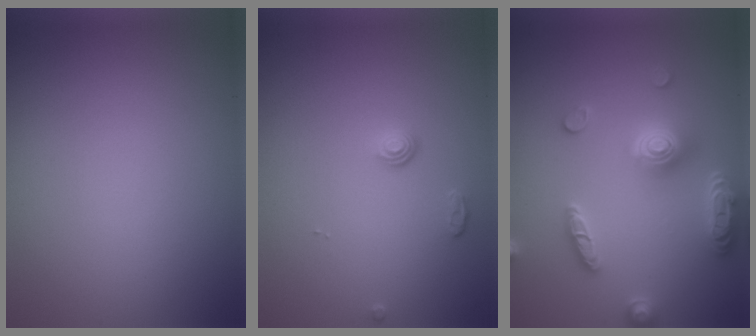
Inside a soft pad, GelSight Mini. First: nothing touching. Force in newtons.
{"total": 1.1, "press": 0.8, "slide": 0.8}
{"total": 5.4, "press": 5.3, "slide": 0.9}